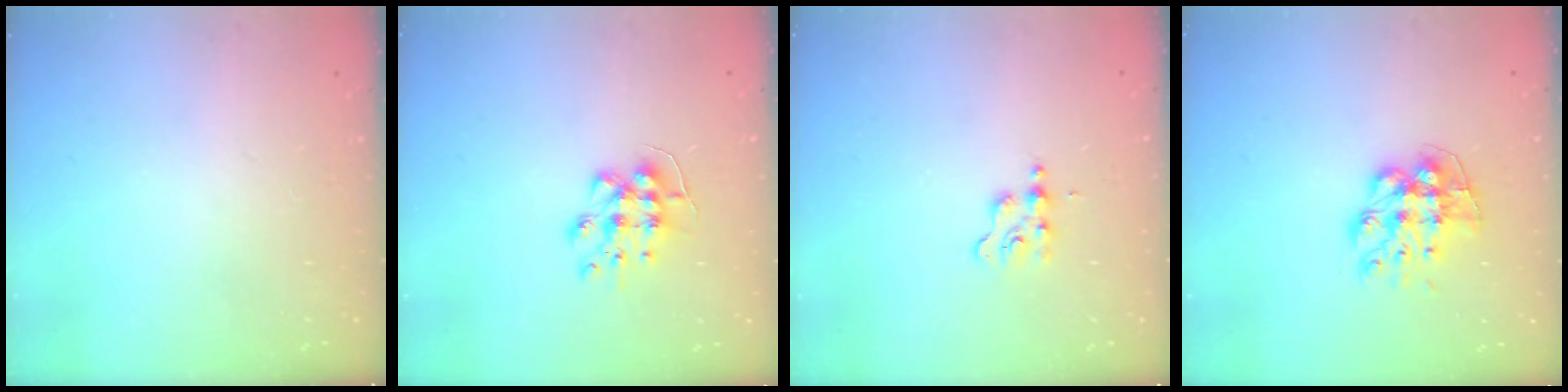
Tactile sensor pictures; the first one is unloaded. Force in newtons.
{"total": 8.6, "press": 8.6, "slide": 0.6}
{"total": 1.8, "press": 1.7, "slide": 0.3}
{"total": 11.1, "press": 11.0, "slide": 1.0}